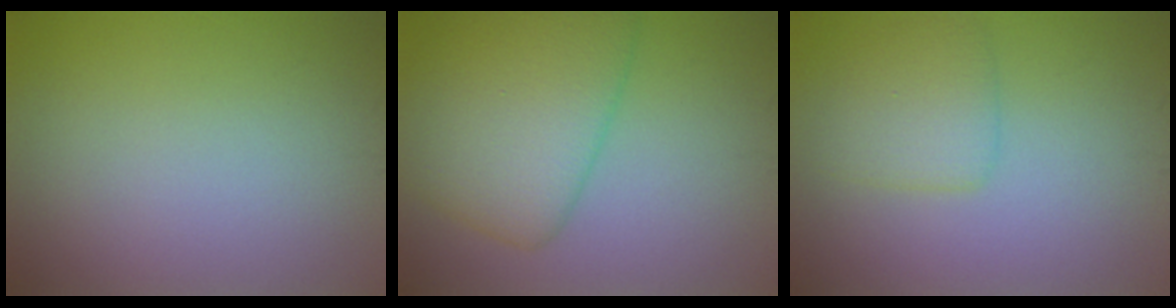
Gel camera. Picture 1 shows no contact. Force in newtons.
{"total": 7.2, "press": 7.2, "slide": 0.2}
{"total": 2.8, "press": 2.8, "slide": 0.2}